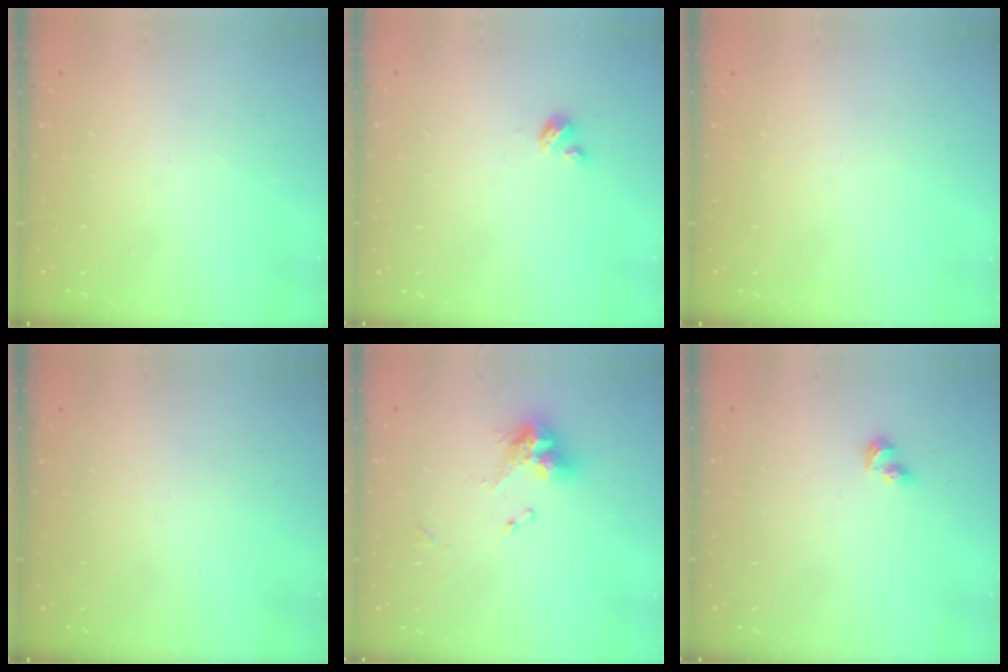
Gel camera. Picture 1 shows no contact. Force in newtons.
{"total": 2.7, "press": 2.7, "slide": 0.3}
{"total": 0.0}
{"total": 0.0}
{"total": 9.9, "press": 9.8, "slide": 1.1}
{"total": 3.8, "press": 3.8, "slide": 0.3}